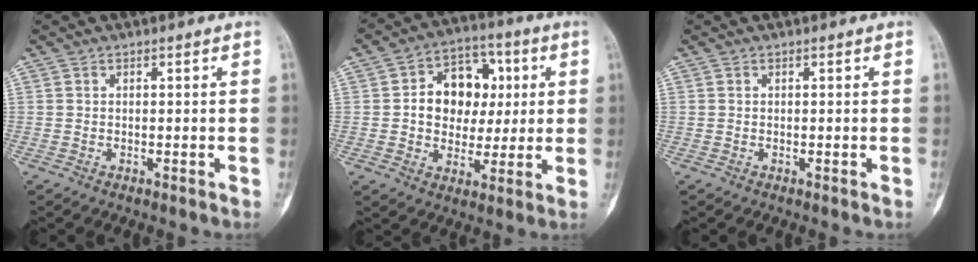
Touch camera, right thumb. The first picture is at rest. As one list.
[{"total": 13.3, "force": [1.9, 10.4, 8.1], "torque": [-0.071, 0.014, 0.028]}, {"total": 0.0}]